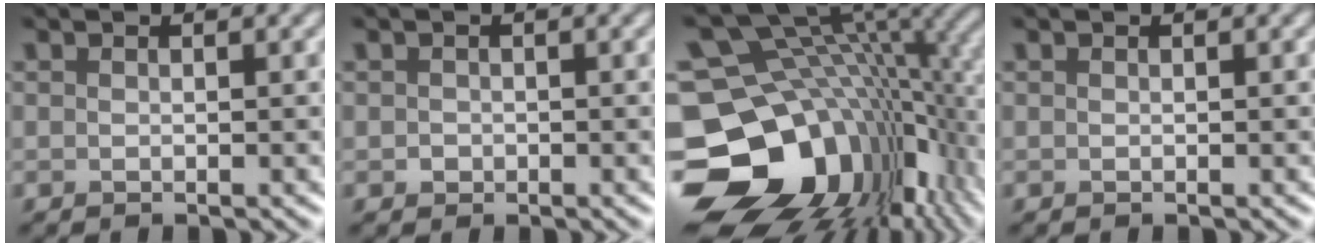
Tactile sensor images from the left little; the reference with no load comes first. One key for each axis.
{"total": 0.8, "fx": -0.1, "fy": 0.7, "fz": 0.2, "tx": 0.000, "ty": -0.004, "tz": -0.004}
{"total": 18.4, "fx": -4.5, "fy": 13.2, "fz": 12.0, "tx": -0.236, "ty": -0.025, "tz": -0.057}
{"total": 0.0}